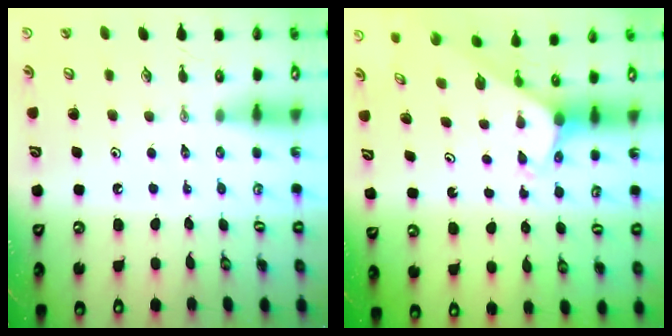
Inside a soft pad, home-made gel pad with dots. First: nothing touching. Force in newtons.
{"total": 2.0, "press": 2.0, "slide": 0.1}